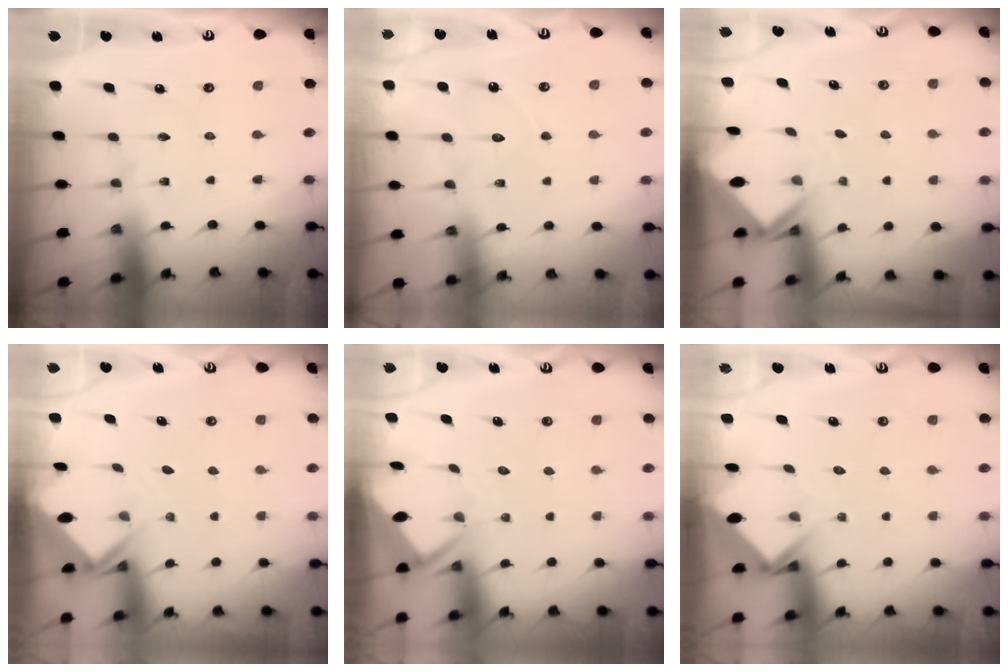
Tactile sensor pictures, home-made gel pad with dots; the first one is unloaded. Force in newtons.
{"total": 7.2, "press": 7.2, "slide": 0.7}
{"total": 2.7, "press": 2.7, "slide": 0.2}
{"total": 2.4, "press": 2.4, "slide": 0.1}
{"total": 3.0, "press": 3.0, "slide": 0.3}
{"total": 3.9, "press": 3.9, "slide": 0.3}